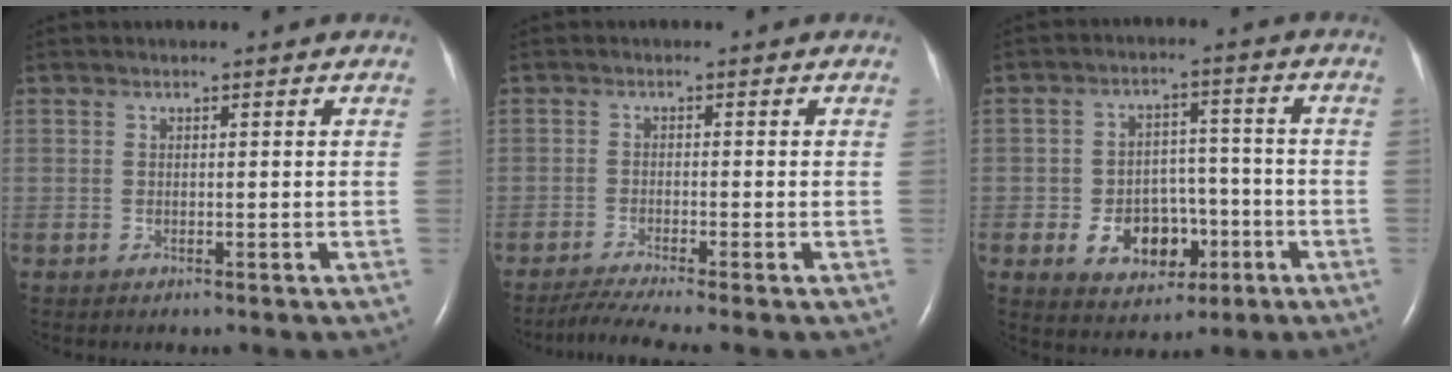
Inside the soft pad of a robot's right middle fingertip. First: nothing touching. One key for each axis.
{"total": 4.8, "fx": -4.0, "fy": -0.9, "fz": 2.6, "tx": -0.053, "ty": -0.018, "tz": -0.073}
{"total": 8.6, "fx": -2.9, "fy": 6.1, "fz": 5.3, "tx": -0.088, "ty": 0.016, "tz": -0.035}